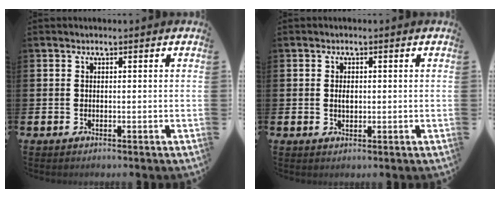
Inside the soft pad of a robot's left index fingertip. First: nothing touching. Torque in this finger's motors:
{"motor_torque": [0.19, -0.10, 0.01, 0.06]}